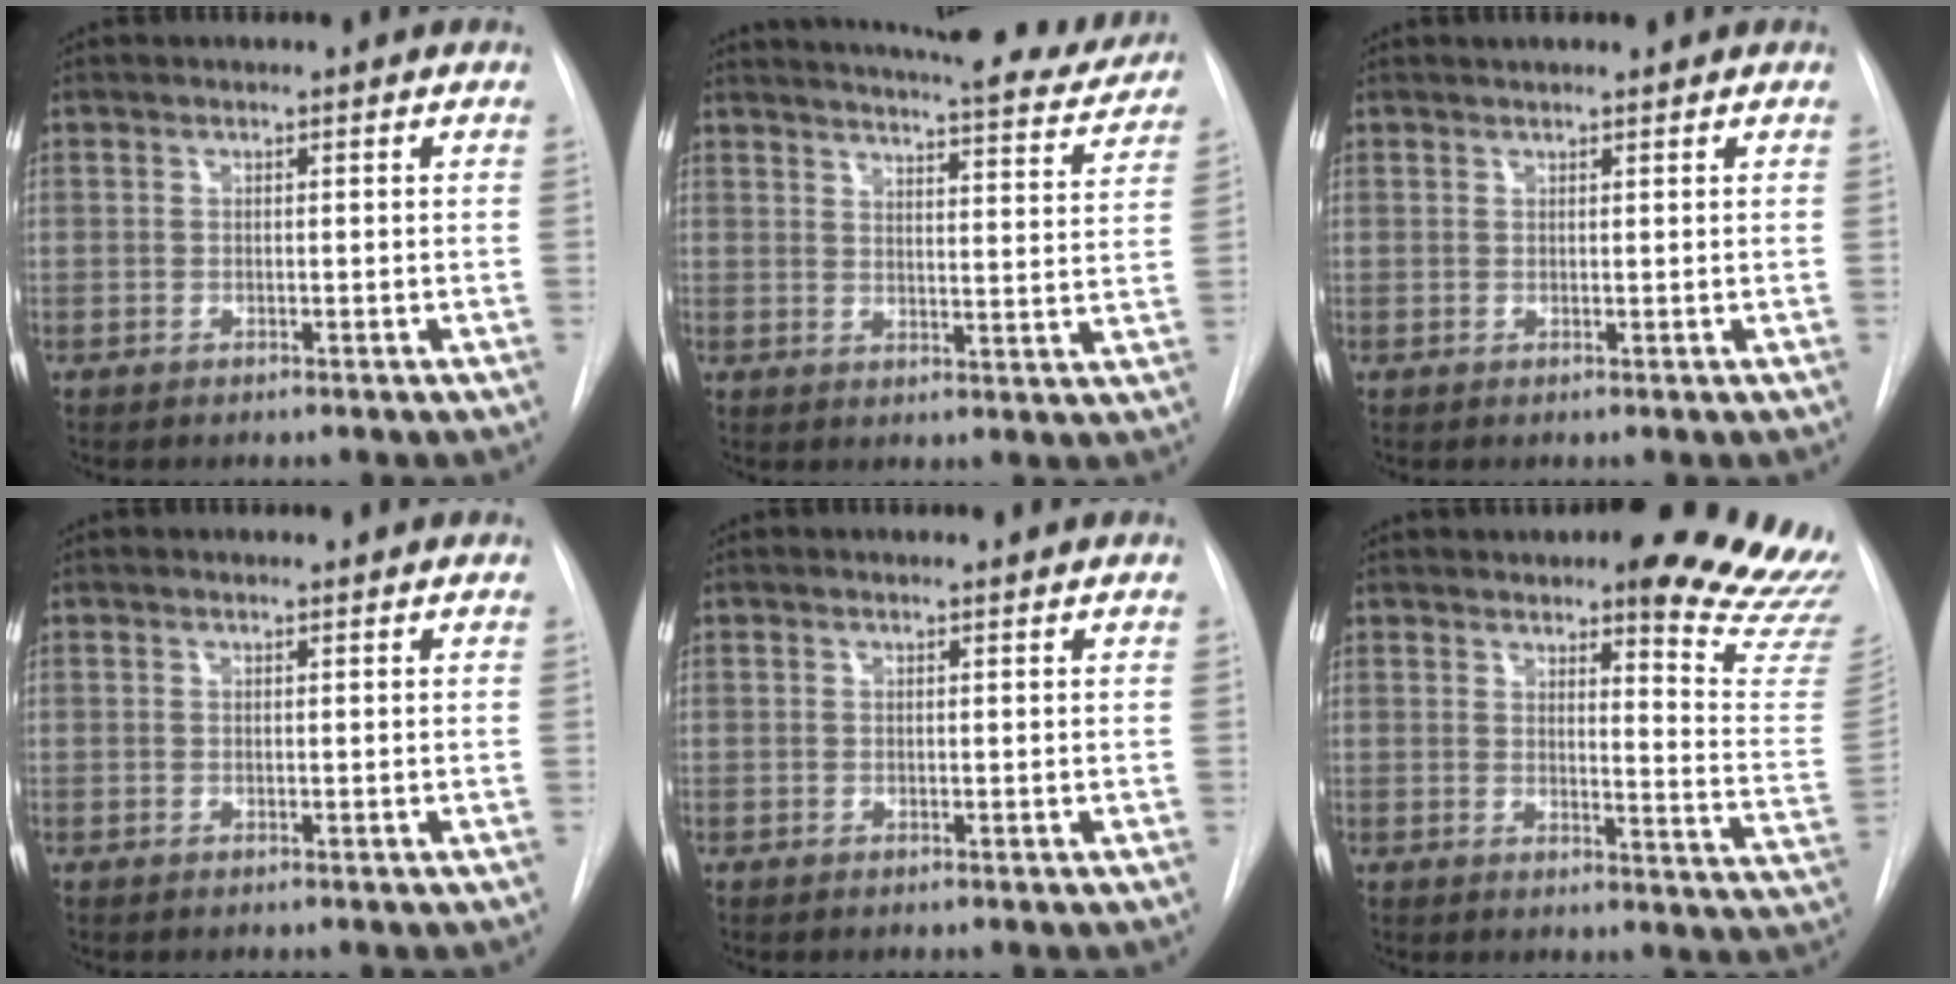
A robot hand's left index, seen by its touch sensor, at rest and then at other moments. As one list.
[{"total": 20.4, "force": [19.2, 2.0, 6.8], "torque": [-0.098, -0.053, 0.227]}, {"total": 2.8, "force": [2.6, 0.5, 1.1], "torque": [-0.016, 0.023, 0.037]}, {"total": 1.3, "force": [1.2, 0.1, 0.3], "torque": [-0.008, 0.011, 0.017]}, {"total": 1.2, "force": [1.2, -0.1, 0.1], "torque": [-0.008, 0.004, 0.016]}, {"total": 17.8, "force": [15.7, 2.0, 8.3], "torque": [-0.082, -0.093, 0.163]}]